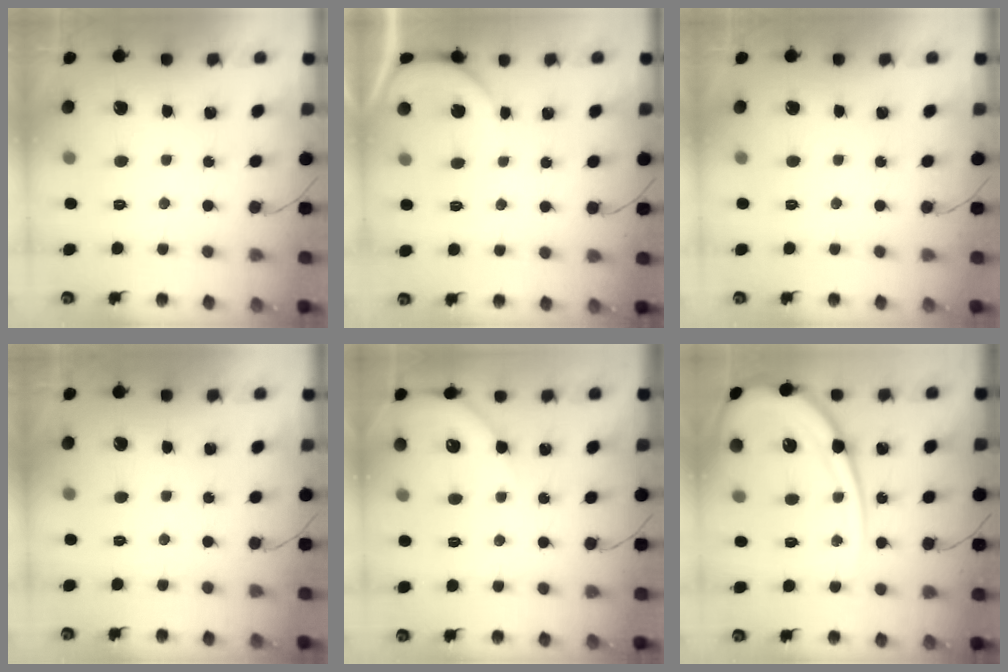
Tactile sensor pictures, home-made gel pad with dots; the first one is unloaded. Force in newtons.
{"total": 2.8, "press": 2.8, "slide": 0.5}
{"total": 0.0}
{"total": 0.0}
{"total": 5.8, "press": 5.7, "slide": 0.7}
{"total": 17.3, "press": 17.2, "slide": 1.9}